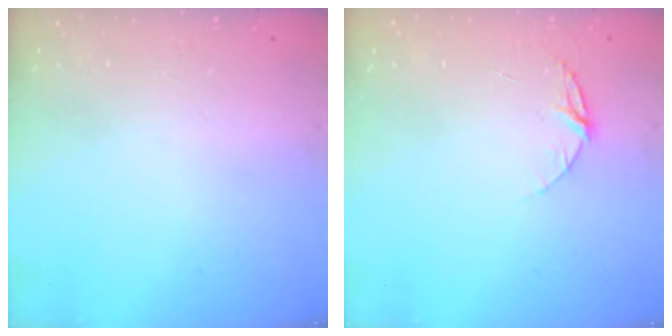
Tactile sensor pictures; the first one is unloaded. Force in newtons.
{"total": 5.3, "press": 5.3, "slide": 0.5}